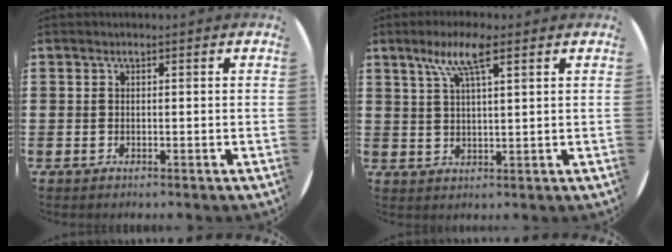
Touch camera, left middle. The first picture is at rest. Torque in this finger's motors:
{"motor_torque": [1.29, -0.85, 0.21, 0.16]}